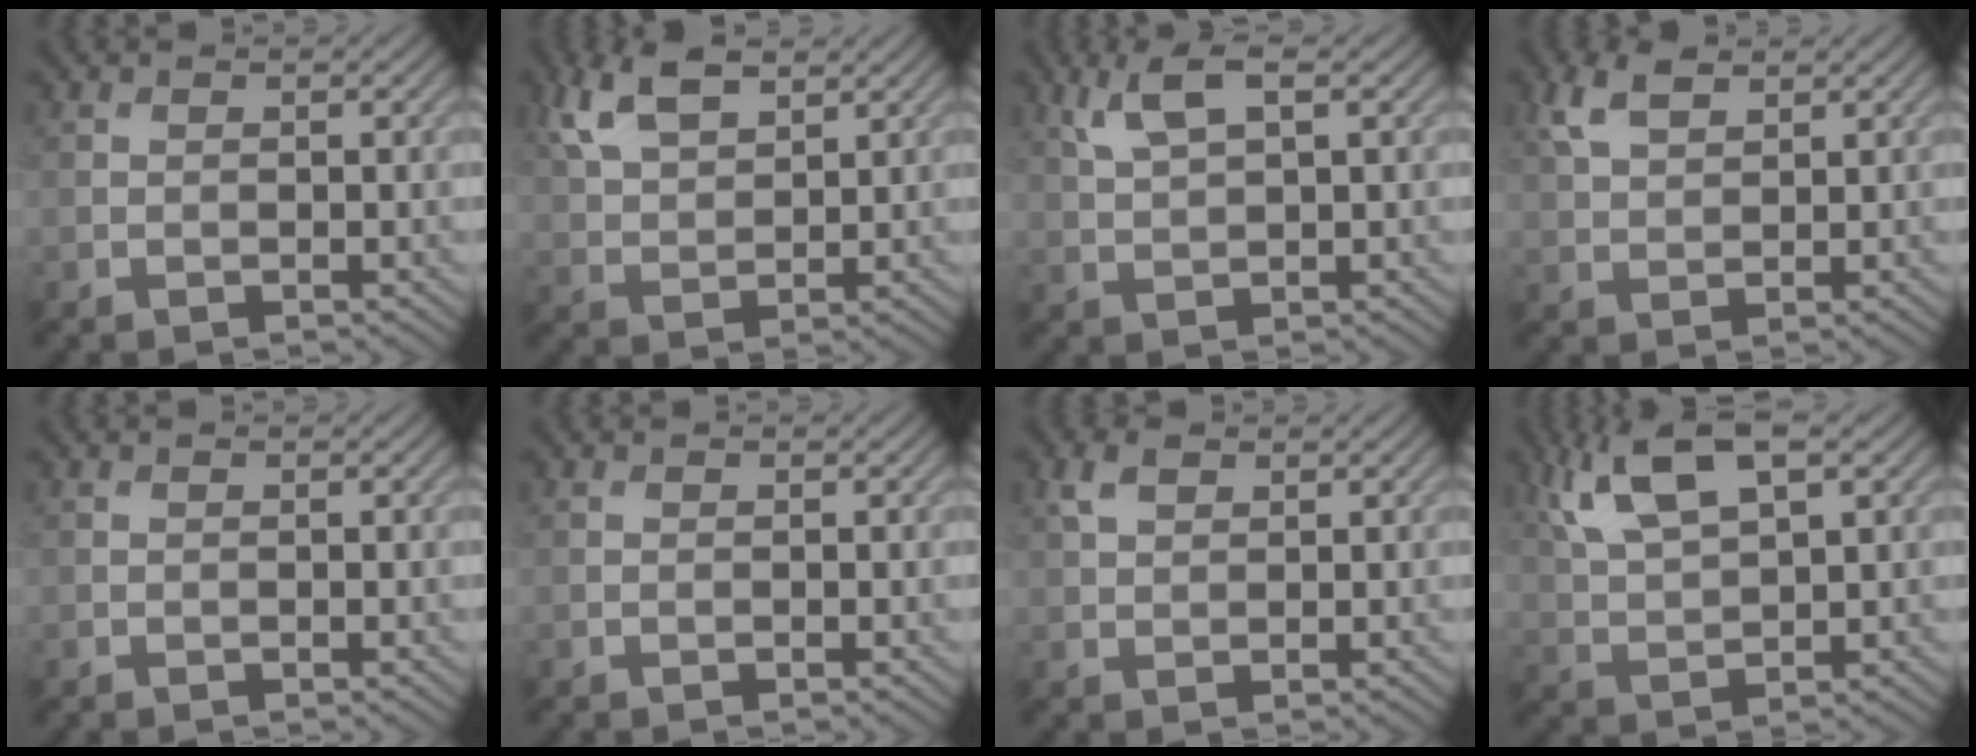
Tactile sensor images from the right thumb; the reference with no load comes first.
{"total": 6.9, "force": [3.9, 3.1, 4.7], "torque": [-0.114, 0.008, 0.081]}
{"total": 4.6, "force": [2.3, 1.4, 3.8], "torque": [-0.095, 0.008, 0.050]}
{"total": 4.2, "force": [2.5, 2.0, 2.8], "torque": [-0.071, 0.009, 0.051]}
{"total": 0.0}
{"total": 0.0}
{"total": 2.5, "force": [1.4, 1.4, 1.5], "torque": [-0.038, 0.005, 0.028]}
{"total": 9.1, "force": [4.8, 3.2, 7.0], "torque": [-0.157, 0.016, 0.099]}